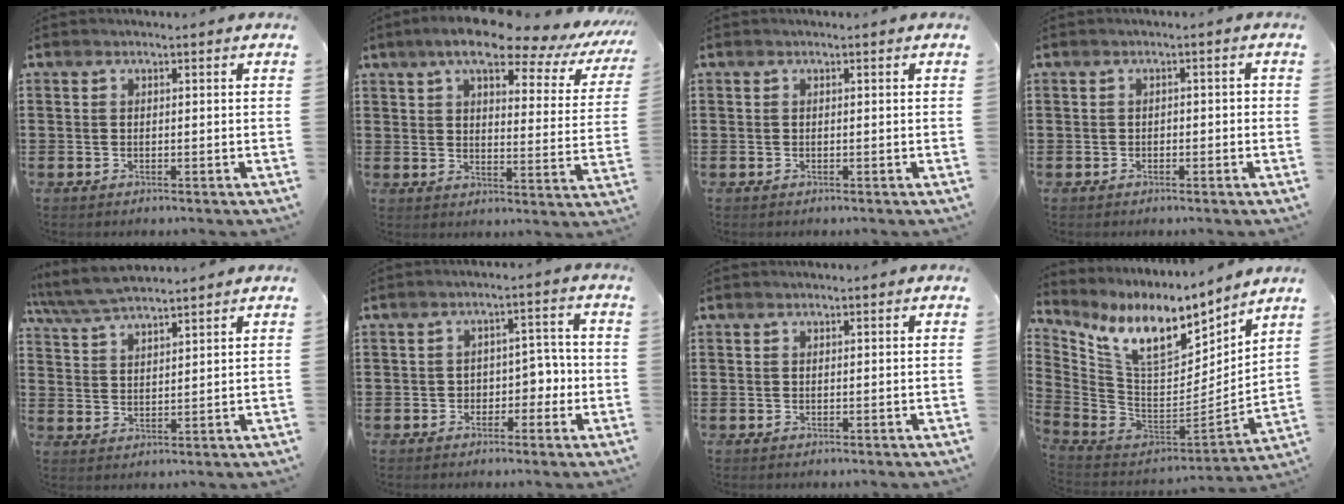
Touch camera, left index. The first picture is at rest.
{"total": 9.8, "force": [7.6, 1.8, 5.9], "torque": [-0.111, -0.037, 0.123]}
{"total": 0.0}
{"total": 1.0, "force": [-0.7, 0.5, 0.5], "torque": [-0.014, 0.002, -0.017]}
{"total": 4.9, "force": [4.5, 0.7, 1.8], "torque": [-0.050, -0.013, 0.083]}
{"total": 3.8, "force": [-1.1, 2.9, 2.2], "torque": [-0.043, 0.005, -0.029]}
{"total": 0.0}
{"total": 11.6, "force": [7.9, 3.8, 7.7], "torque": [-0.174, -0.052, 0.139]}